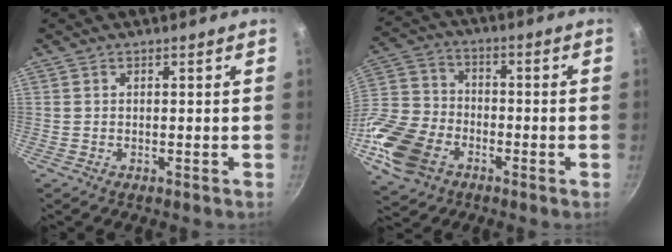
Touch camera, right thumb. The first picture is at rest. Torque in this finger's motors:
{"motor_torque": [1.47, 1.10, 1.05, -0.76, 0.45]}